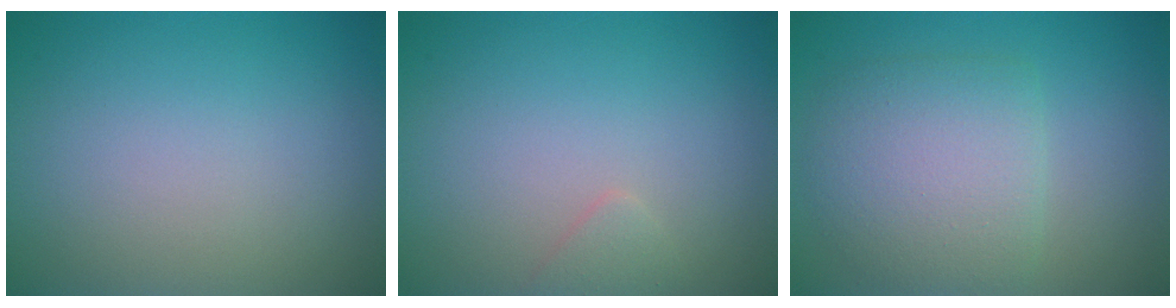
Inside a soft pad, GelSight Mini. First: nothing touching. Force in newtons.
{"total": 0.9, "press": 0.9, "slide": 0.1}
{"total": 4.9, "press": 4.9, "slide": 0.2}